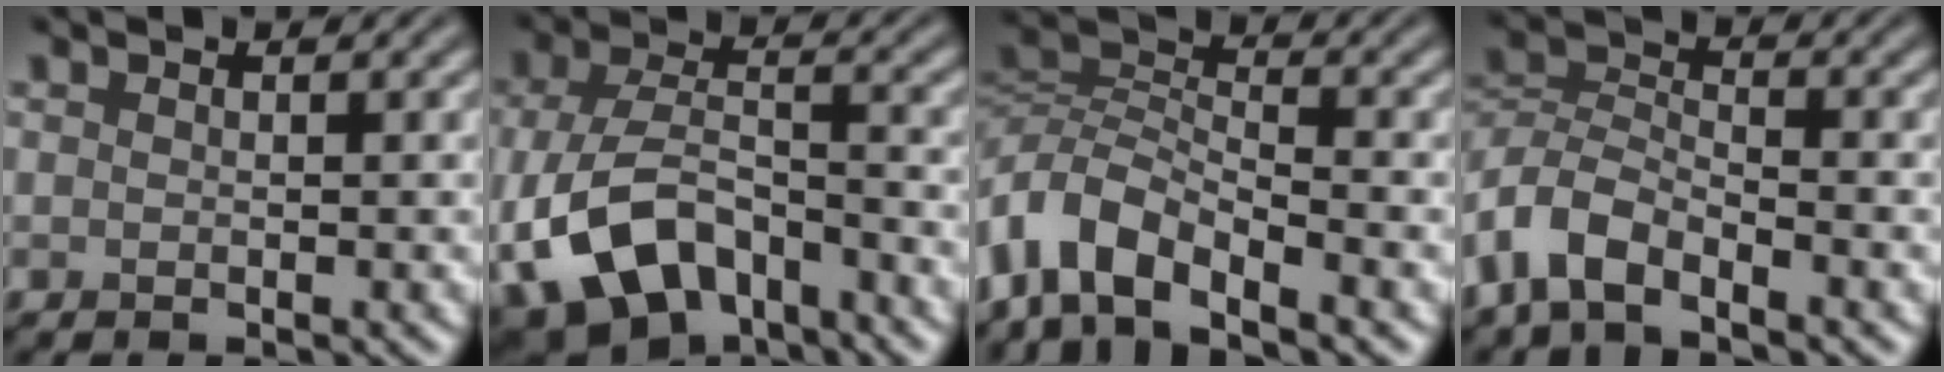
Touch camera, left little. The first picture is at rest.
{"total": 9.5, "force": [-5.4, 5.1, 5.8], "torque": [-0.119, -0.008, -0.105]}
{"total": 5.6, "force": [-3.5, 2.6, 3.5], "torque": [-0.059, 0.004, -0.081]}
{"total": 4.9, "force": [-3.6, 2.1, 2.5], "torque": [-0.050, 0.001, -0.083]}